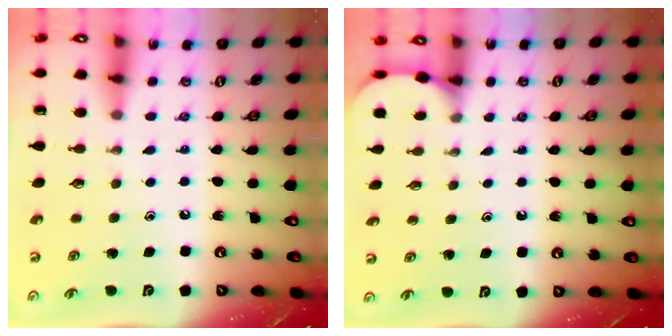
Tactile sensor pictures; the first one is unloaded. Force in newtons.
{"total": 1.8, "press": 1.8, "slide": 0.1}